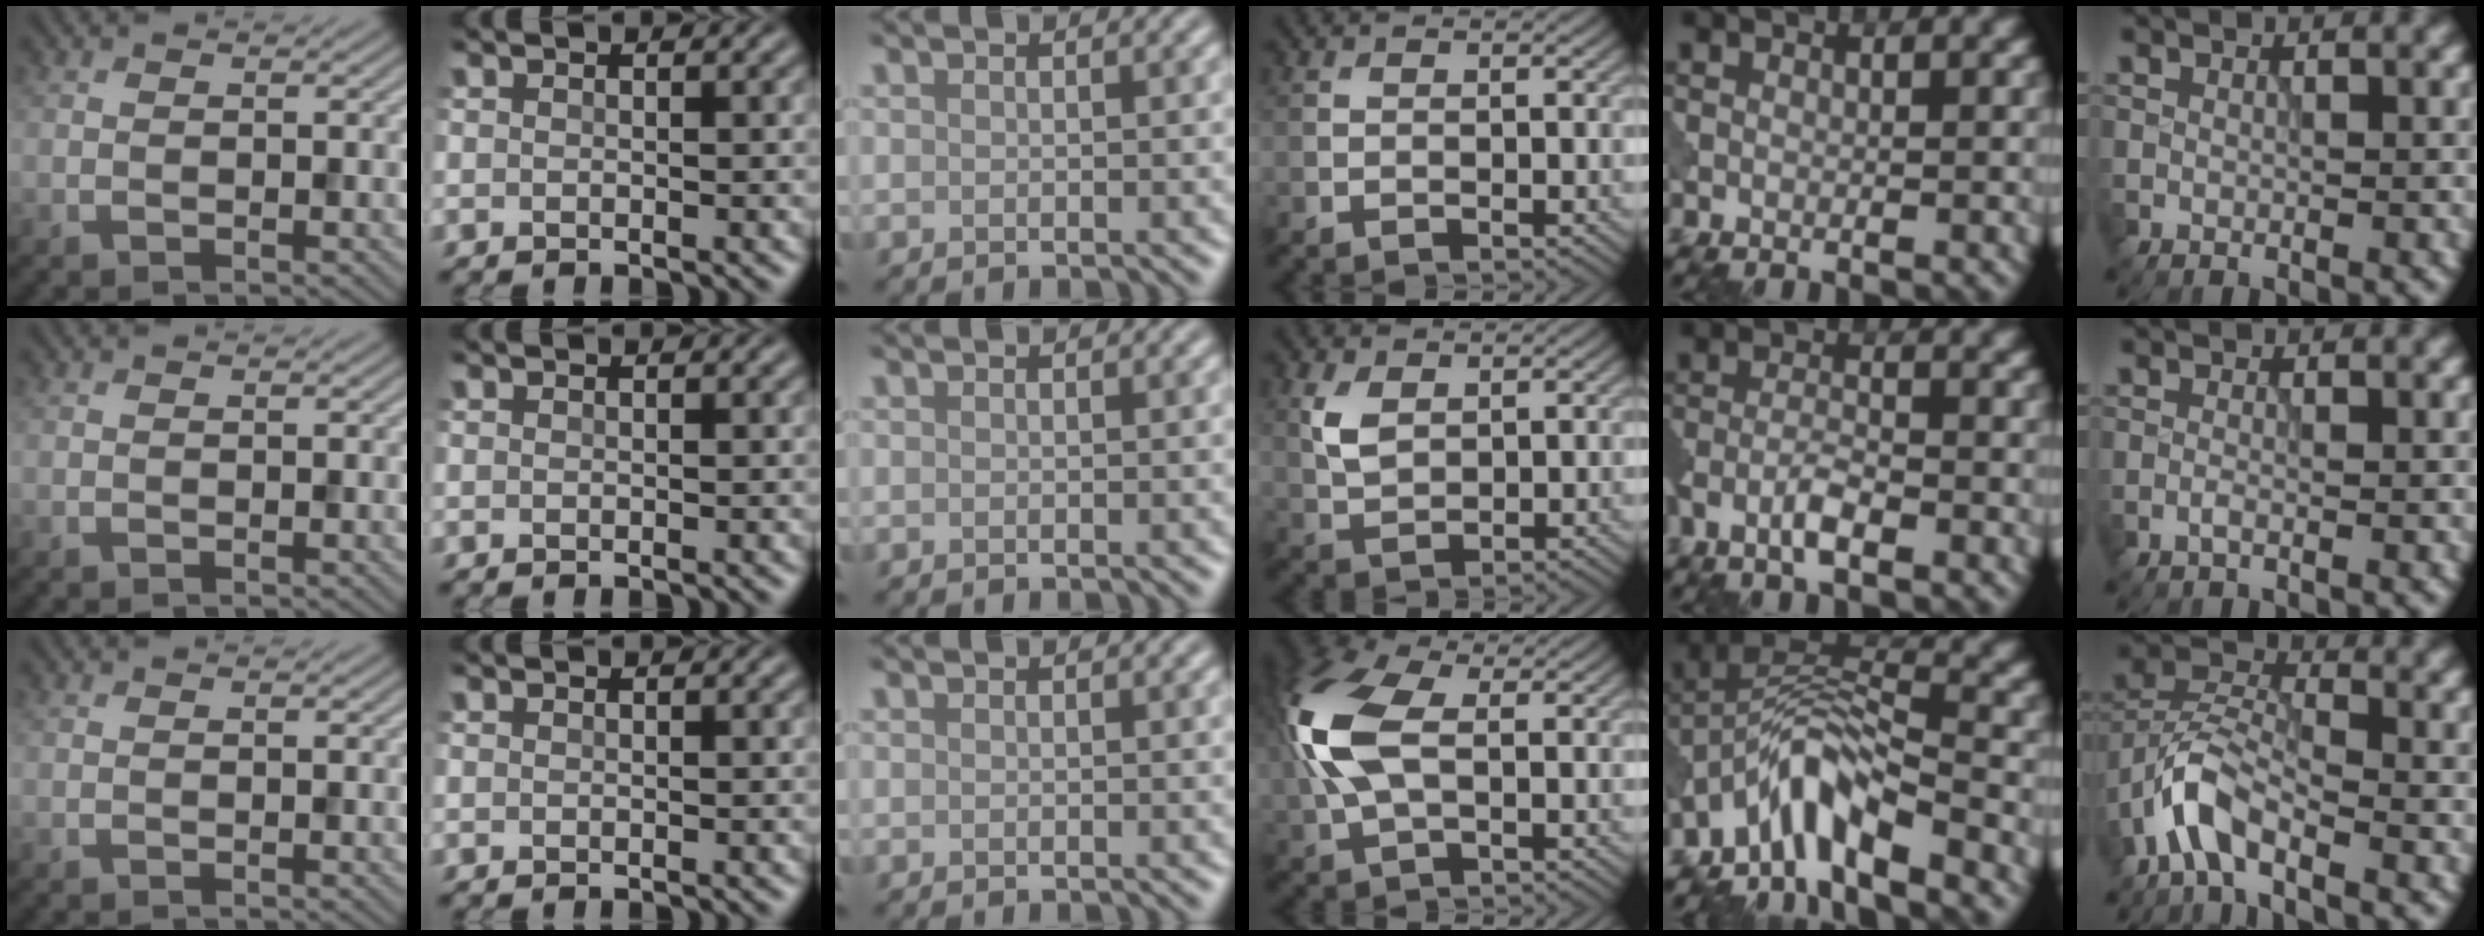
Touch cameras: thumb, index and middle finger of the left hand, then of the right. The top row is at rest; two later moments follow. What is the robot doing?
{"motion": "wipe", "object": "makeup brush"}